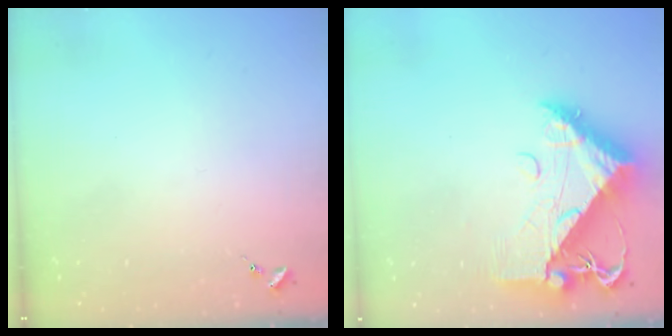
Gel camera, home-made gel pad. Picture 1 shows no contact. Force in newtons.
{"total": 13.2, "press": 13.2, "slide": 1.4}